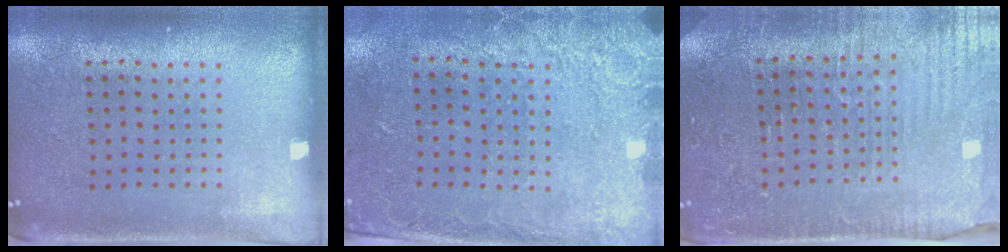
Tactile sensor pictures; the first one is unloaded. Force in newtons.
{"total": 2.7, "press": 2.0, "slide": 1.8}
{"total": 3.4, "press": 3.4, "slide": 0.2}